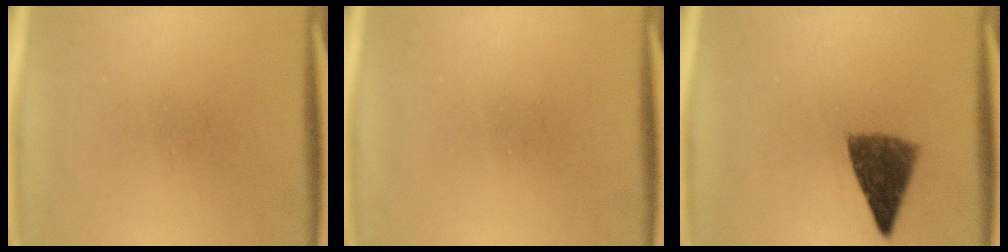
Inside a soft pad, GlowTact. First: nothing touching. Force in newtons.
{"total": 0.0}
{"total": 7.2}